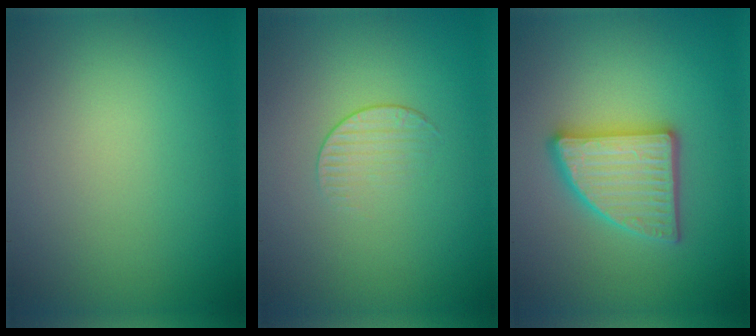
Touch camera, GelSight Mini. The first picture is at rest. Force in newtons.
{"total": 1.2, "press": 0.4, "slide": 1.2}
{"total": 4.9, "press": 4.8, "slide": 0.7}